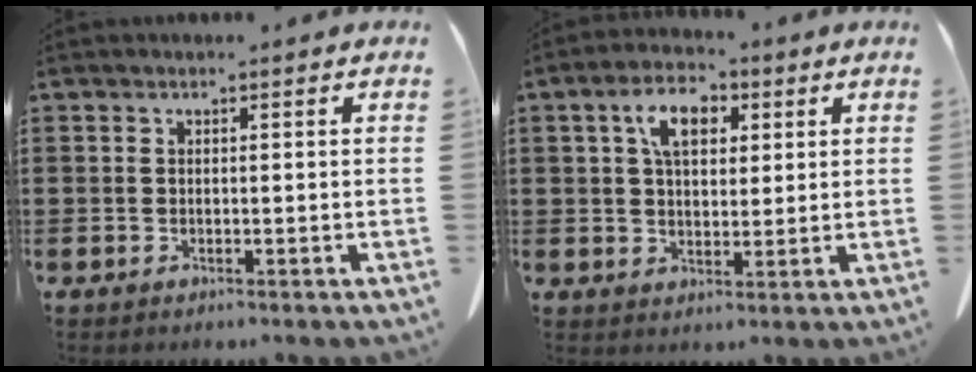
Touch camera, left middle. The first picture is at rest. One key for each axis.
{"total": 6.7, "fx": 2.6, "fy": 3.9, "fz": 4.7, "tx": -0.090, "ty": 0.012, "tz": 0.041}